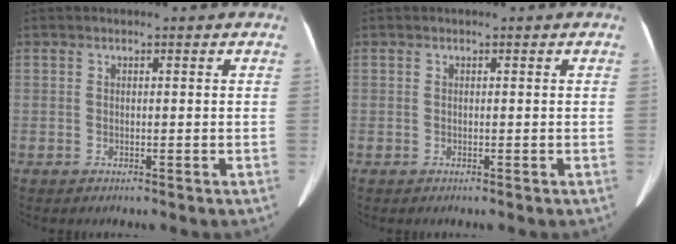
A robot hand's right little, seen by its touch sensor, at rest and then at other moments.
{"total": 0.0}